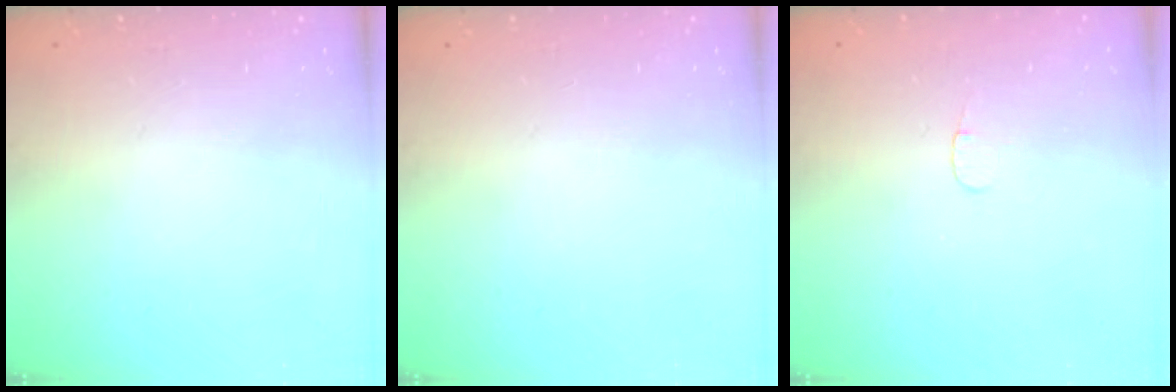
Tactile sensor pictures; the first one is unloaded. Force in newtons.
{"total": 0.0}
{"total": 3.1, "press": 3.1, "slide": 0.3}